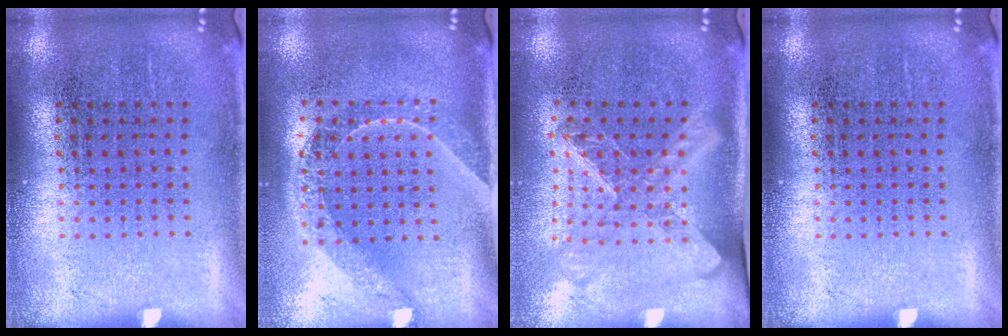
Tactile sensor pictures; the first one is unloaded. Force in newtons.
{"total": 1.6, "press": 1.4, "slide": 0.9}
{"total": 1.6, "press": 1.3, "slide": 1.0}
{"total": 0.0}